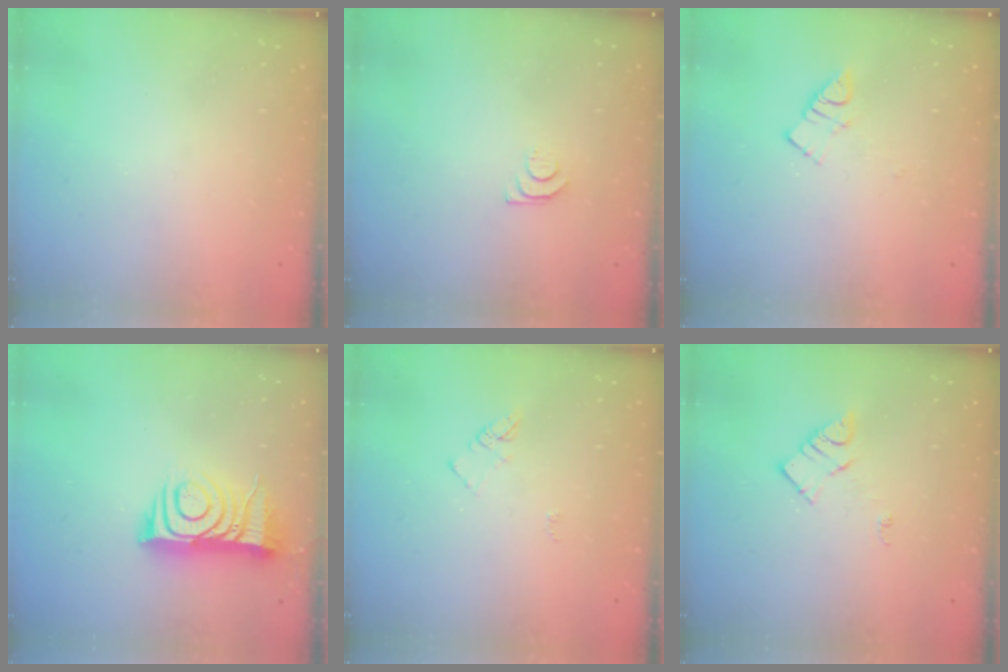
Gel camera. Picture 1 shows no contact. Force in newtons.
{"total": 4.1, "press": 4.1, "slide": 0.5}
{"total": 4.8, "press": 4.7, "slide": 0.8}
{"total": 12.0, "press": 12.0, "slide": 1.1}
{"total": 3.8, "press": 3.8, "slide": 0.4}
{"total": 7.4, "press": 7.4, "slide": 0.2}